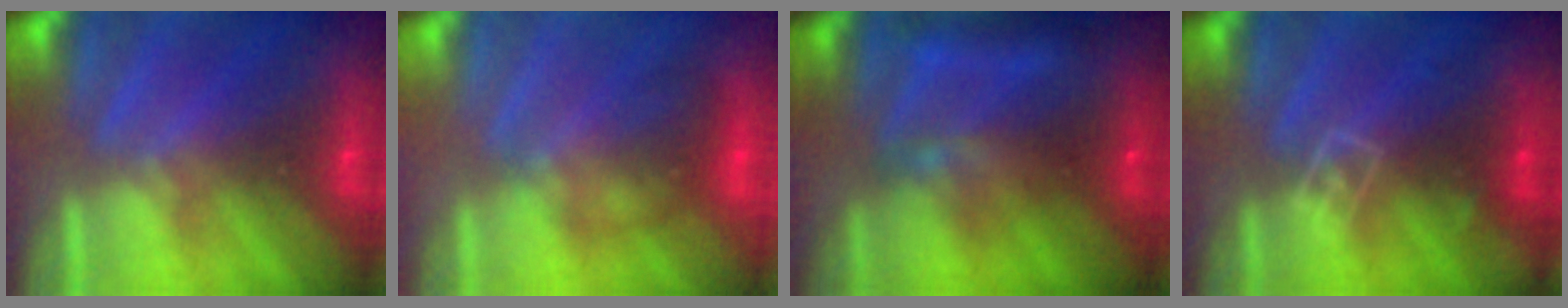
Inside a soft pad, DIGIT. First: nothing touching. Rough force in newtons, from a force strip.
{"total": 1.7}
{"total": 8.5}
{"total": 2.8}